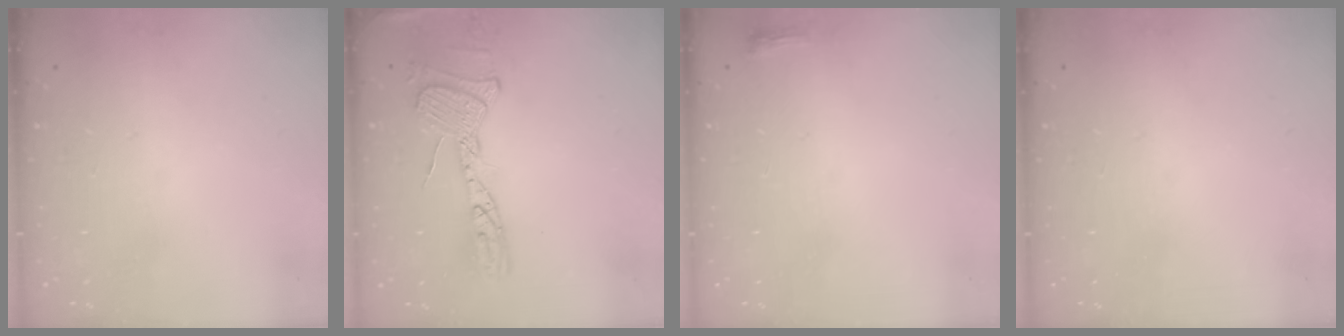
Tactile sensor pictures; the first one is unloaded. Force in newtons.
{"total": 15.7, "press": 15.6, "slide": 1.4}
{"total": 2.6, "press": 2.5, "slide": 0.6}
{"total": 0.0}